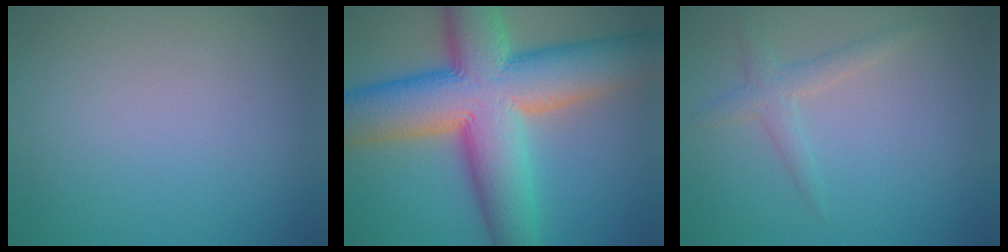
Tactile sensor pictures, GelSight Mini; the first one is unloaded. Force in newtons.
{"total": 15.7, "press": 15.7, "slide": 0.4}
{"total": 1.9, "press": 1.9, "slide": 0.1}